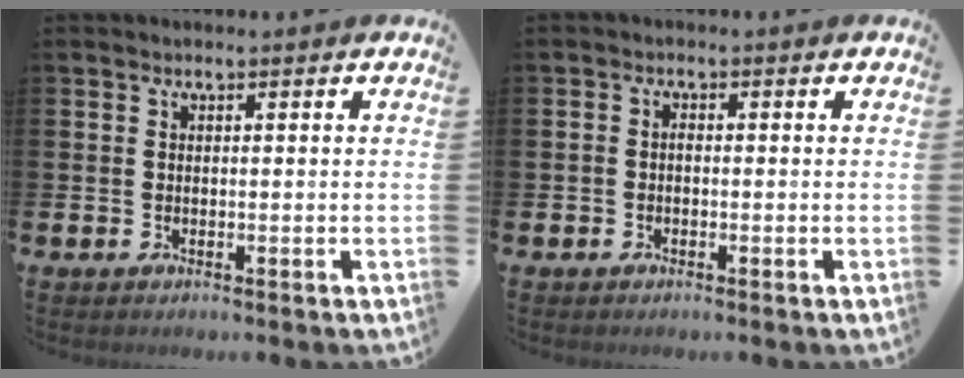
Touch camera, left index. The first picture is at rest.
{"total": 1.0, "force": [-0.5, 0.6, 0.6], "torque": [-0.006, -0.001, -0.013]}